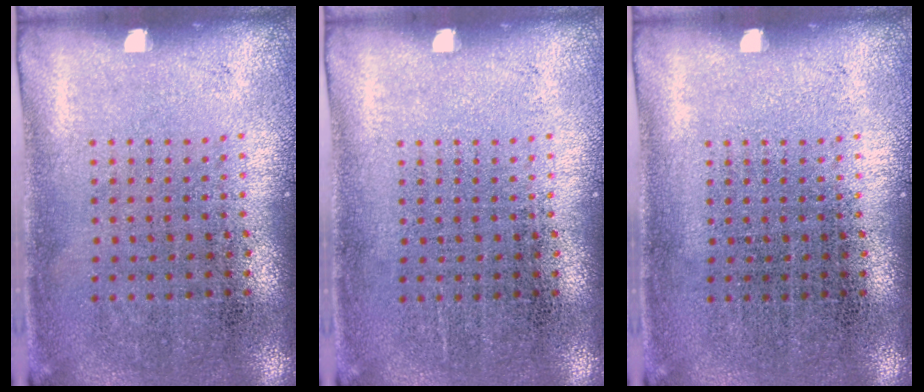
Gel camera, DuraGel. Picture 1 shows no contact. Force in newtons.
{"total": 0.0}
{"total": 0.0}